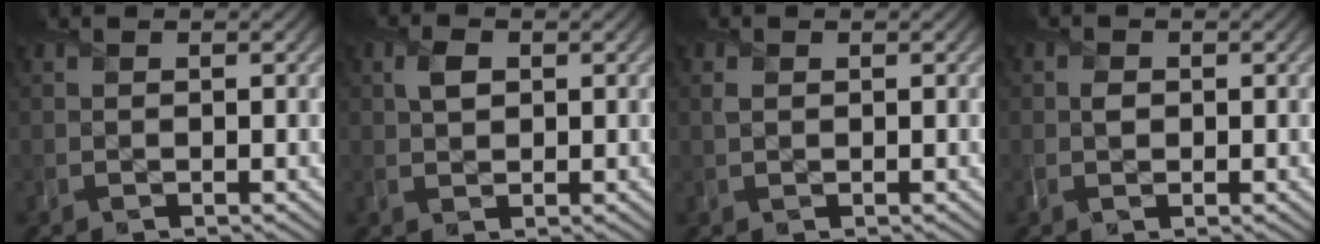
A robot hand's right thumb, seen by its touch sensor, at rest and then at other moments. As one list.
[{"total": 1.9, "force": [0.8, 1.3, 1.2], "torque": [-0.027, 0.002, 0.012]}, {"total": 0.7, "force": [0.4, 0.4, 0.4], "torque": [-0.011, 0.000, 0.006]}, {"total": 0.8, "force": [0.4, 0.7, 0.1], "torque": [0.002, -0.001, 0.005]}]